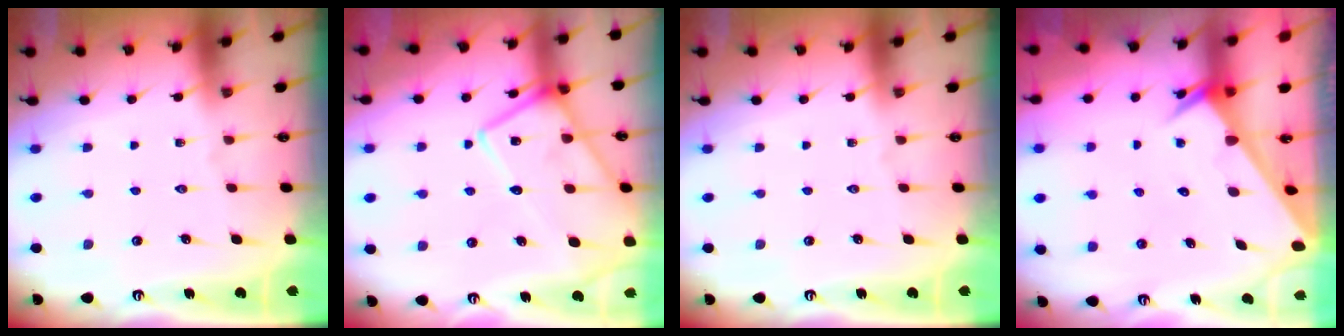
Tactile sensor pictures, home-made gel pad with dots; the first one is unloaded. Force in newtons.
{"total": 17.0, "press": 17.0, "slide": 1.4}
{"total": 0.0}
{"total": 2.5, "press": 2.5, "slide": 0.1}